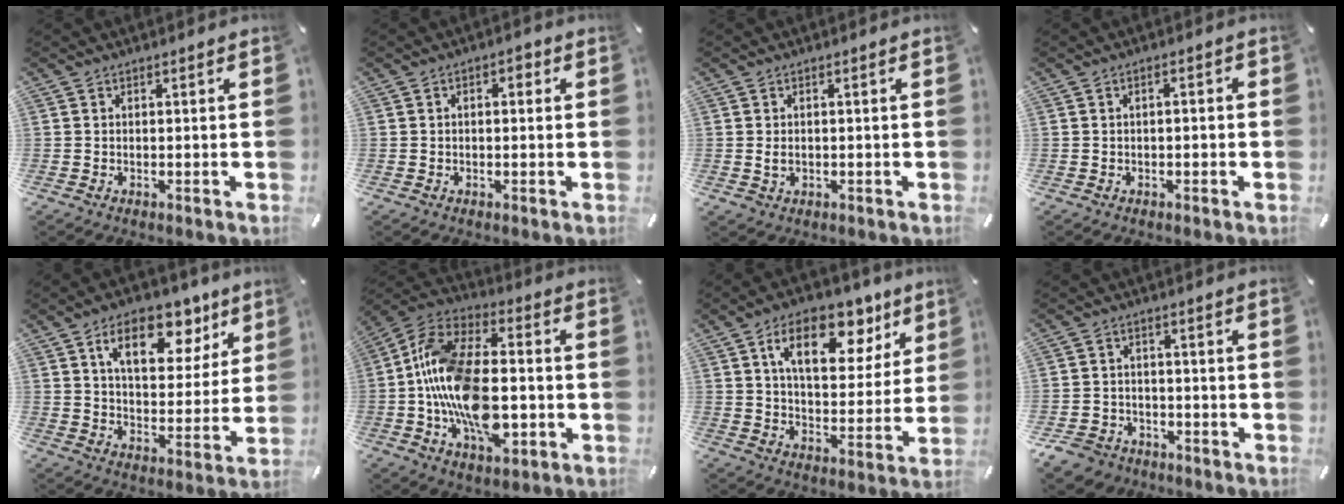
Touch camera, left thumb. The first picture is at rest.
{"total": 1.9, "force": [-0.1, 1.2, 1.4], "torque": [-0.021, 0.008, -0.006]}
{"total": 1.5, "force": [-0.1, 1.1, 1.0], "torque": [-0.019, 0.003, -0.003]}
{"total": 1.6, "force": [-0.9, 0.8, 1.0], "torque": [-0.018, 0.008, -0.020]}
{"total": 14.7, "force": [8.4, 8.4, 8.7], "torque": [-0.124, -0.035, 0.141]}
{"total": 20.3, "force": [-4.0, 12.0, 16.0], "torque": [-0.332, 0.013, -0.066]}
{"total": 16.3, "force": [8.8, 9.1, 10.3], "torque": [-0.143, -0.033, 0.144]}
{"total": 6.0, "force": [-3.9, 4.3, 1.1], "torque": [-0.038, 0.022, -0.079]}